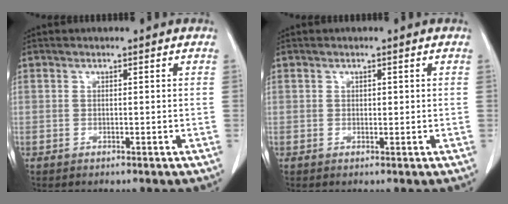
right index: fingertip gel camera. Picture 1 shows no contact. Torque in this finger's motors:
{"motor_torque": [-0.06, 0.03, -0.04, -0.01]}